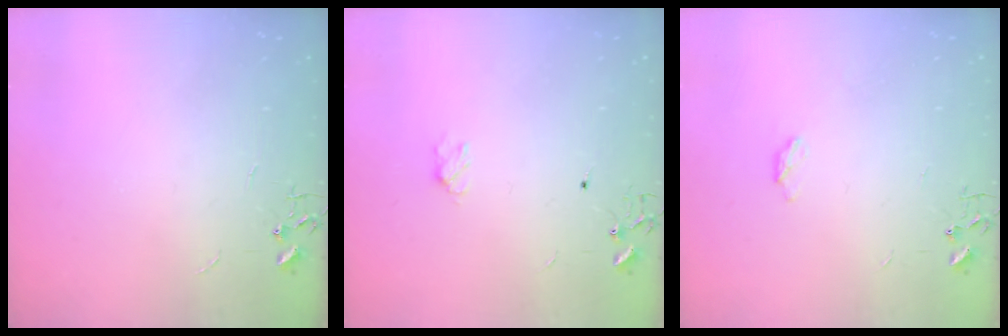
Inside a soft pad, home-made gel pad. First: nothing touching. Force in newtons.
{"total": 3.9, "press": 3.8, "slide": 0.9}
{"total": 2.8, "press": 2.8, "slide": 0.5}